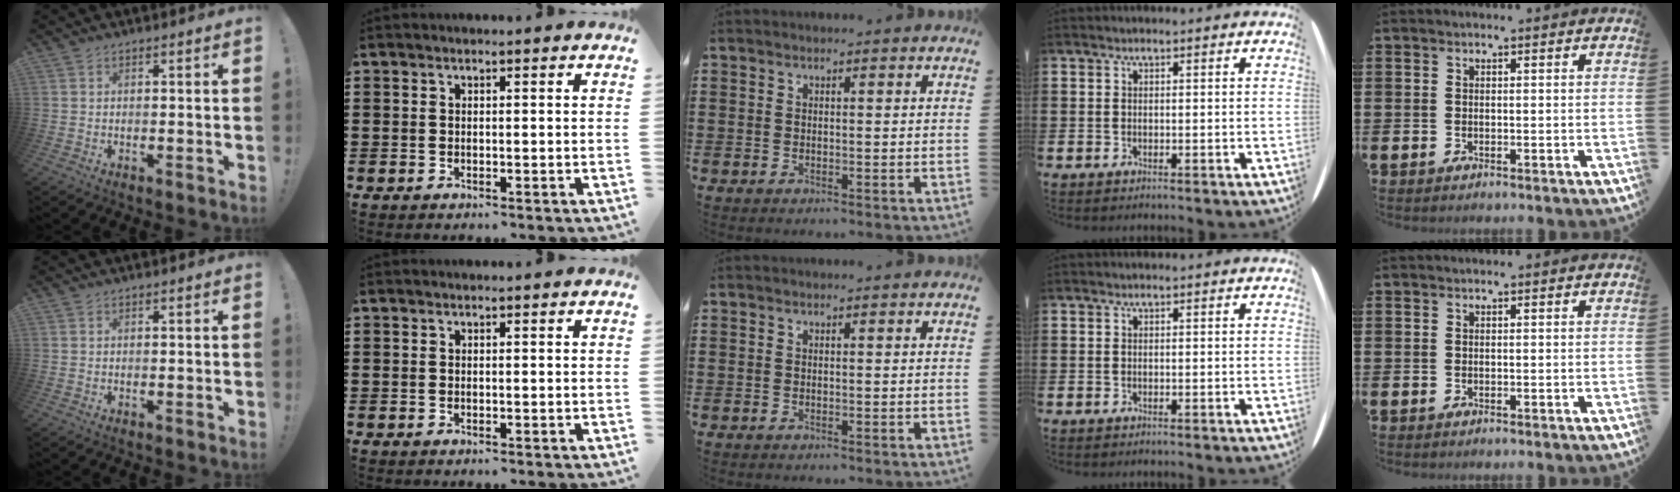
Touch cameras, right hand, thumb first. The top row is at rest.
{}